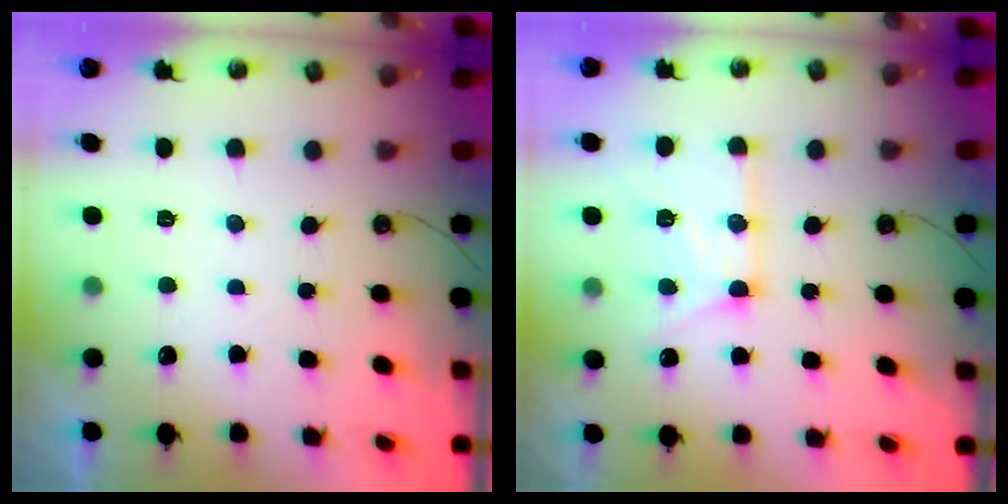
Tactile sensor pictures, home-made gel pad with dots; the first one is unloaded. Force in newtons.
{"total": 13.6, "press": 13.5, "slide": 1.4}